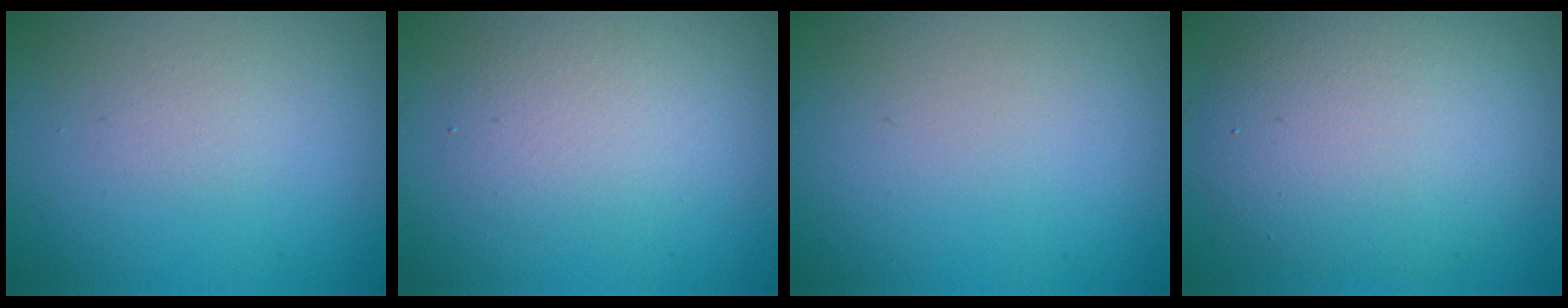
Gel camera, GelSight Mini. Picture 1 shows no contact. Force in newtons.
{"total": 2.9, "press": 2.8, "slide": 0.2}
{"total": 0.0}
{"total": 7.8, "press": 7.8, "slide": 0.6}